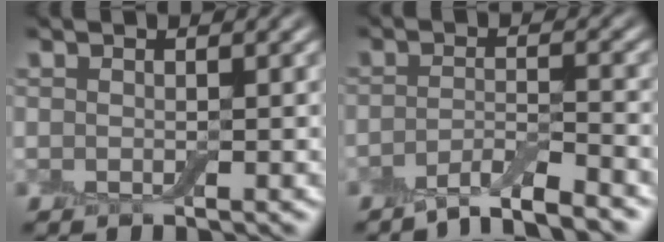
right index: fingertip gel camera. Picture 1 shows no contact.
{"total": 3.8, "force": [-3.0, 0.6, 2.2], "torque": [-0.033, 0.004, -0.064]}